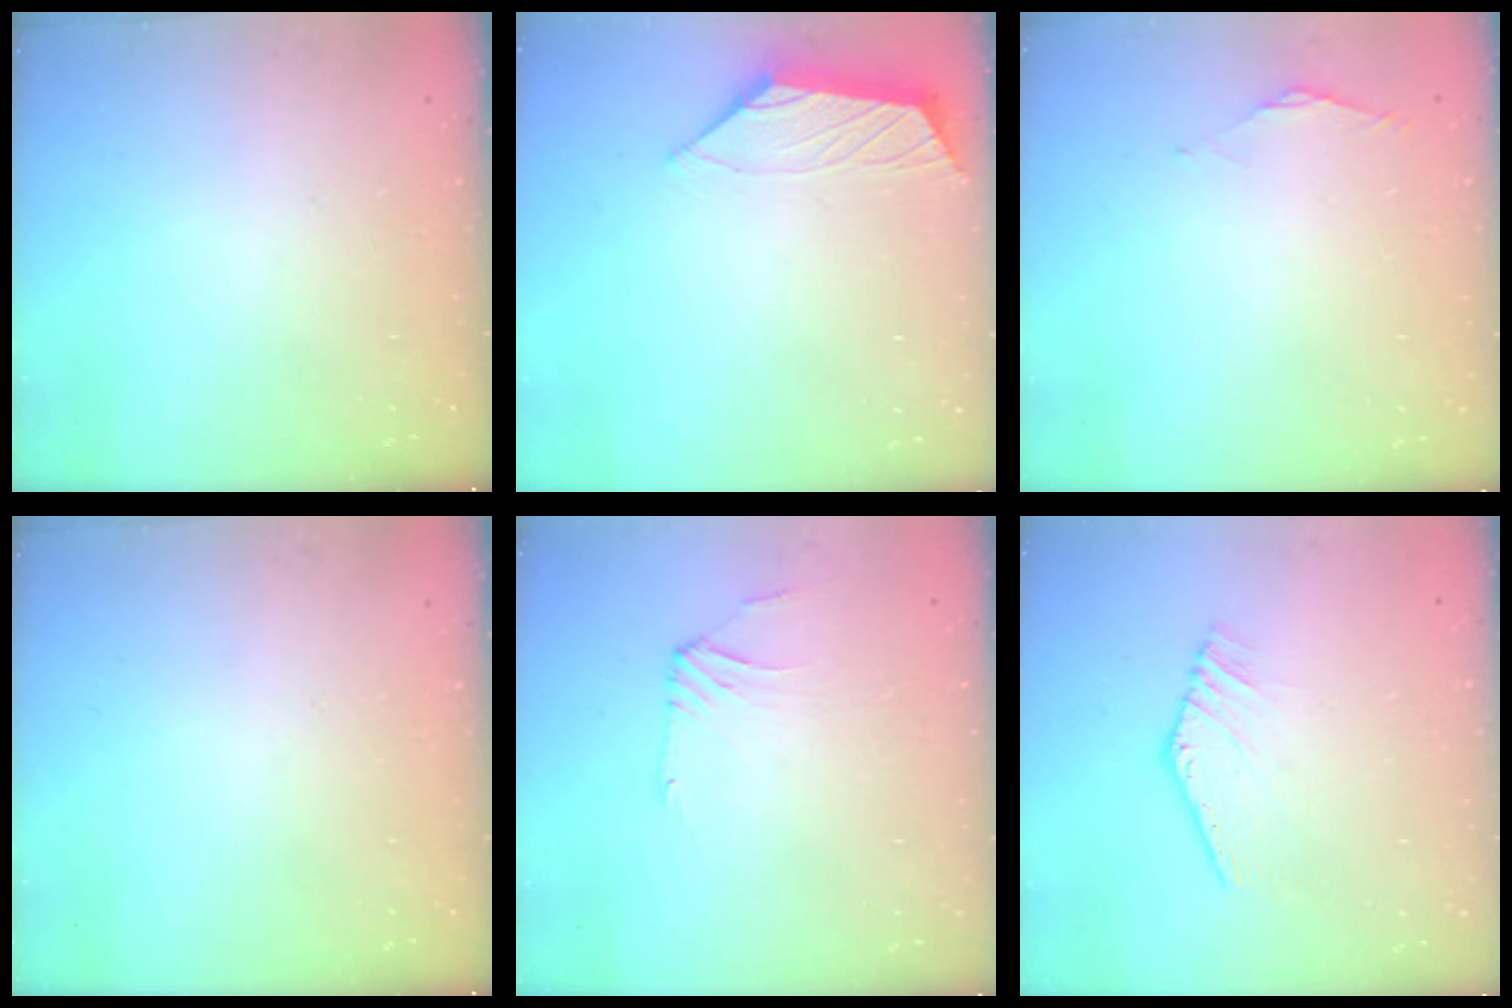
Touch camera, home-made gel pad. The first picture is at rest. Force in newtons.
{"total": 0.9, "press": 0.8, "slide": 0.4}
{"total": 1.3, "press": 1.3, "slide": 0.3}
{"total": 0.0}
{"total": 1.0, "press": 0.8, "slide": 0.5}
{"total": 3.4, "press": 3.4, "slide": 0.2}